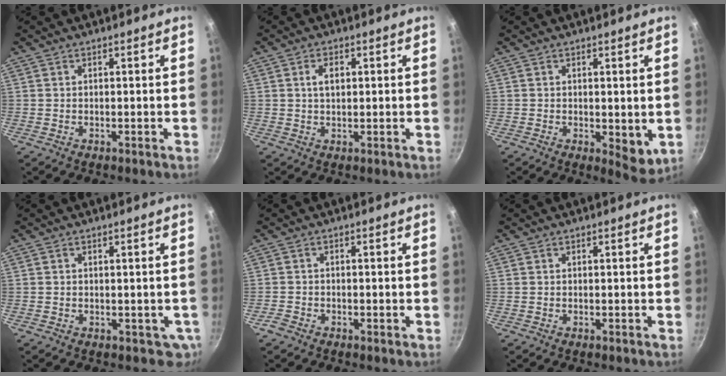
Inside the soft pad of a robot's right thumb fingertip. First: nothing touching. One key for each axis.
{"total": 3.1, "fx": 0.7, "fy": 1.9, "fz": 2.4, "tx": -0.031, "ty": 0.003, "tz": 0.013}
{"total": 5.1, "fx": -0.1, "fy": 2.5, "fz": 4.4, "tx": -0.050, "ty": -0.015, "tz": 0.005}
{"total": 2.5, "fx": 0.0, "fy": 2.2, "fz": 1.3, "tx": -0.011, "ty": 0.000, "tz": 0.004}
{"total": 1.6, "fx": -1.2, "fy": 0.9, "fz": 0.6, "tx": -0.018, "ty": 0.007, "tz": -0.025}
{"total": 0.0}